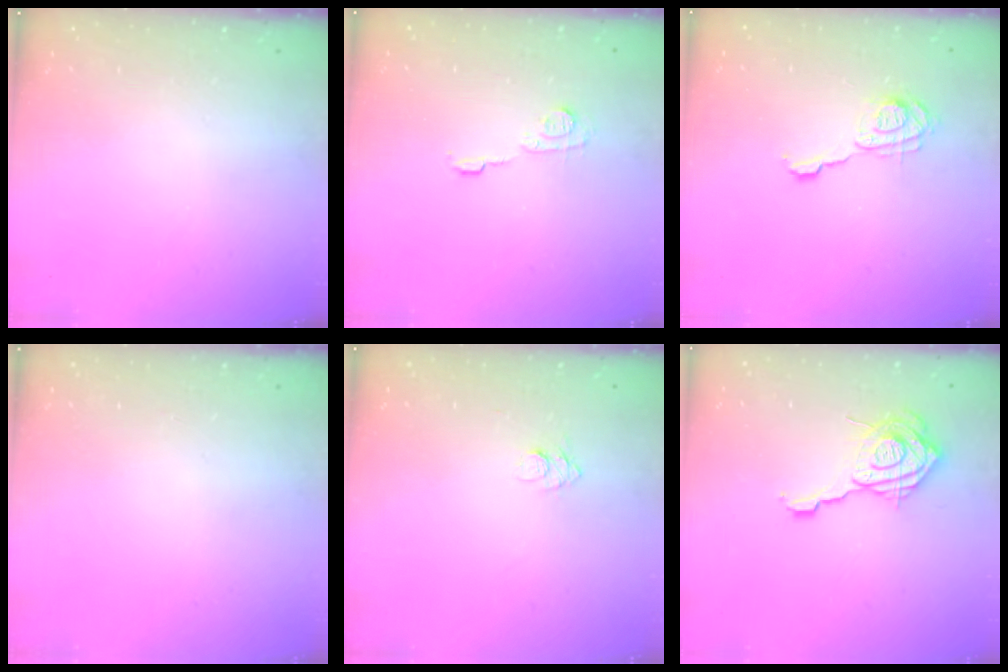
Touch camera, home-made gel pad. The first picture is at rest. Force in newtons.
{"total": 6.2, "press": 6.2, "slide": 0.2}
{"total": 9.6, "press": 9.6, "slide": 0.5}
{"total": 0.0}
{"total": 6.4, "press": 6.4, "slide": 0.7}
{"total": 15.6, "press": 15.6, "slide": 1.4}